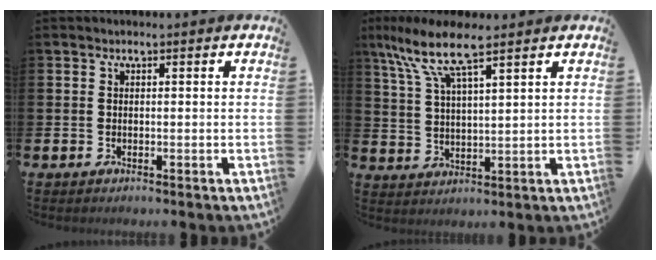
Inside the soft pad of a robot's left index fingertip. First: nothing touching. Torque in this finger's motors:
{"motor_torque": [1.02, -1.12, 0.87, 0.21]}